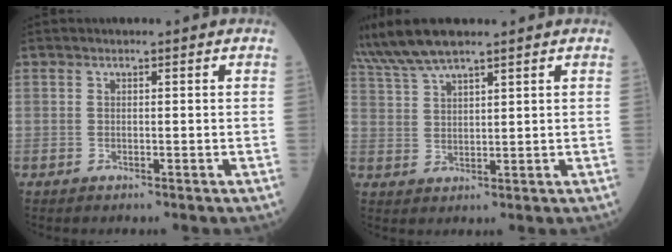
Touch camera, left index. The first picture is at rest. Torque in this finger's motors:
{"motor_torque": [0.11, -0.69, 0.31, 0.12]}